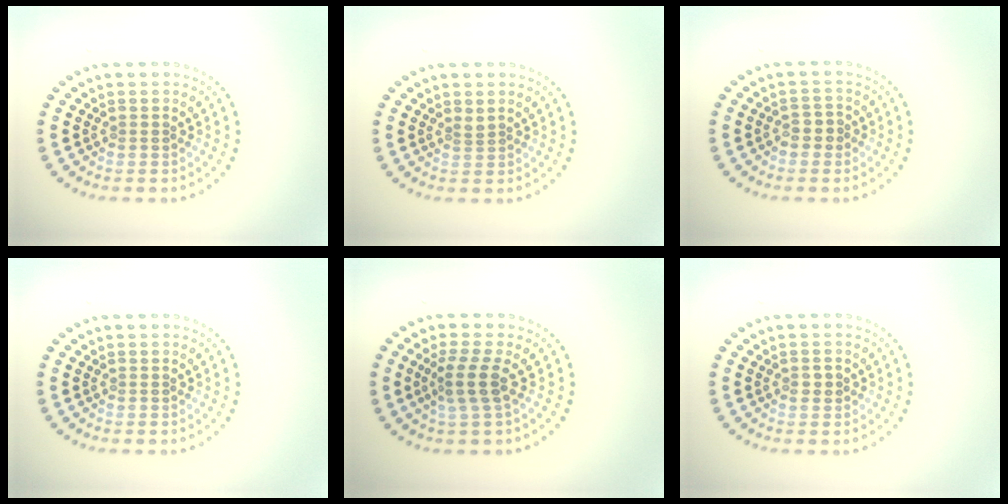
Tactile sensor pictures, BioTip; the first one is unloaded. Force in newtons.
{"total": 1.0, "press": 0.6, "slide": 0.8}
{"total": 1.4, "press": 1.2, "slide": 0.6}
{"total": 0.0}
{"total": 2.6, "press": 2.0, "slide": 1.7}
{"total": 1.0, "press": 1.0, "slide": 0.1}